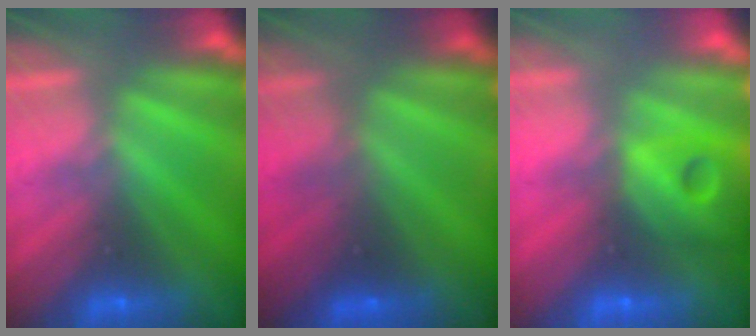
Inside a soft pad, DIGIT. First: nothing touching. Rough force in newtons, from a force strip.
{"total": 2.6}
{"total": 7.7}